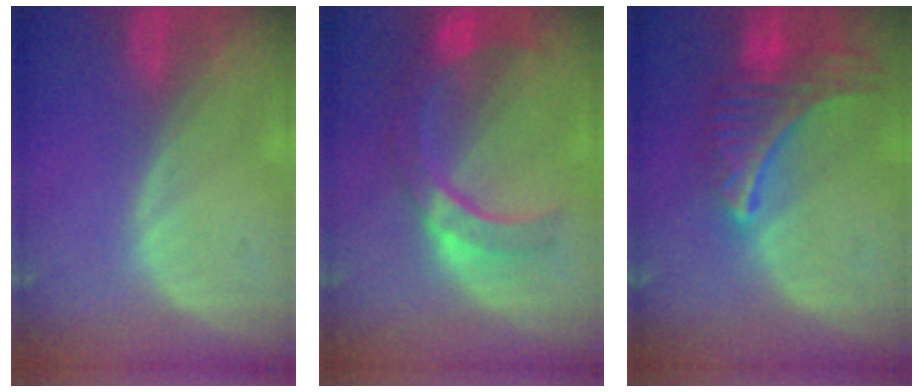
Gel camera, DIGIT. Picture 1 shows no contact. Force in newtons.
{"total": 9.1, "press": 7.8, "slide": 4.7}
{"total": 9.2, "press": 8.1, "slide": 4.4}